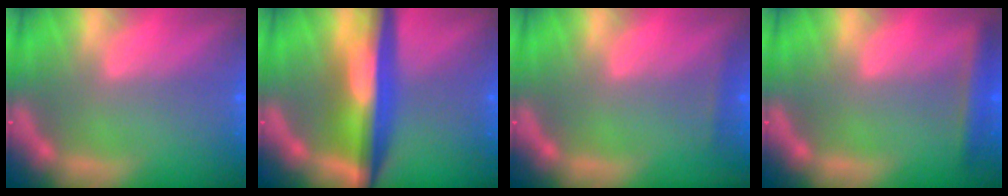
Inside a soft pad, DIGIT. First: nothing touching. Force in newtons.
{"total": 8.5}
{"total": 0.9}
{"total": 2.4}